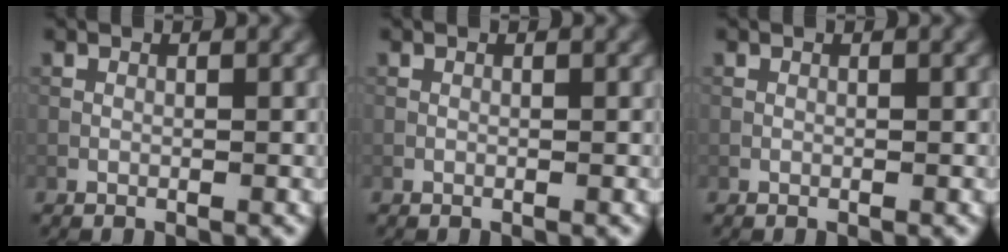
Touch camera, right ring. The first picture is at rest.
{"total": 0.0}
{"total": 0.0}